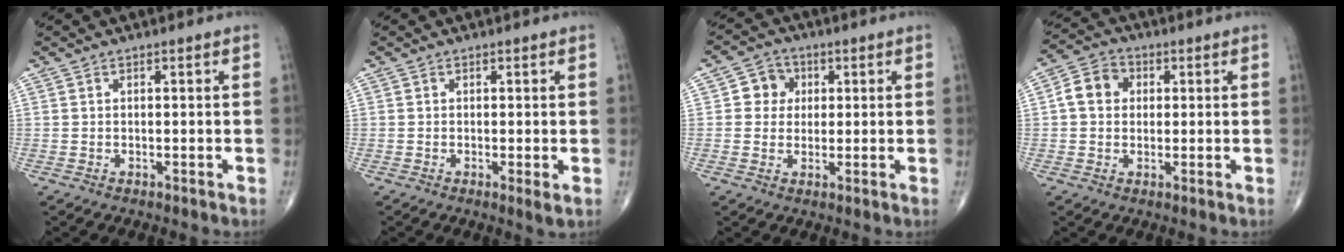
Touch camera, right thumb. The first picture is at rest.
{"total": 1.7, "force": [-0.2, 0.2, 1.7], "torque": [-0.034, -0.008, -0.006]}
{"total": 5.1, "force": [1.0, 4.8, 1.7], "torque": [0.006, 0.006, 0.008]}
{"total": 6.7, "force": [0.9, 5.6, 3.6], "torque": [-0.051, 0.014, 0.007]}